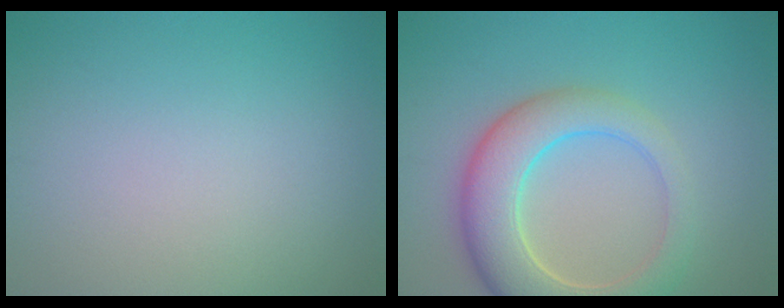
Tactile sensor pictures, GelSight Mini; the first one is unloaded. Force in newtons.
{"total": 7.3, "press": 7.3, "slide": 0.7}